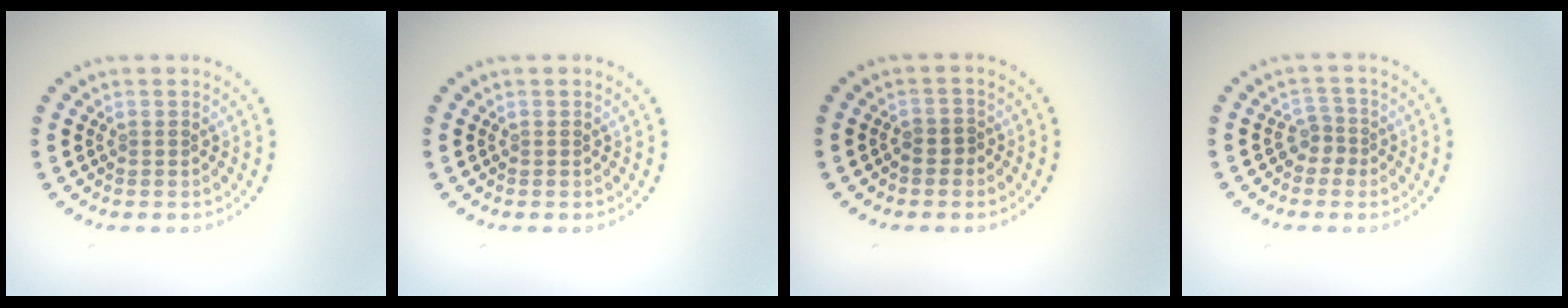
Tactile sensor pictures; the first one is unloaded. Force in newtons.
{"total": 0.0}
{"total": 1.0, "press": 0.8, "slide": 0.7}
{"total": 1.9, "press": 1.3, "slide": 1.3}